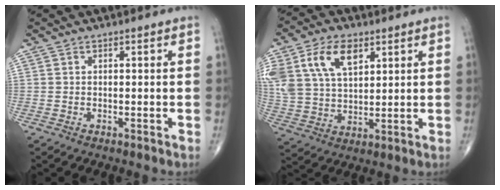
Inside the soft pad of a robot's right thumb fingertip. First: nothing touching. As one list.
[{"total": 15.0, "force": [6.5, 9.0, 10.0], "torque": [-0.200, -0.011, 0.129]}]